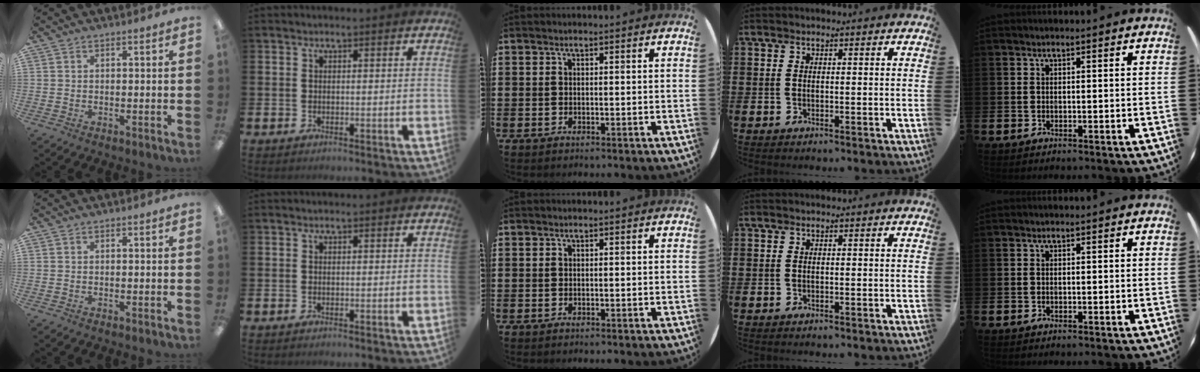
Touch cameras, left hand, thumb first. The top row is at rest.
{}